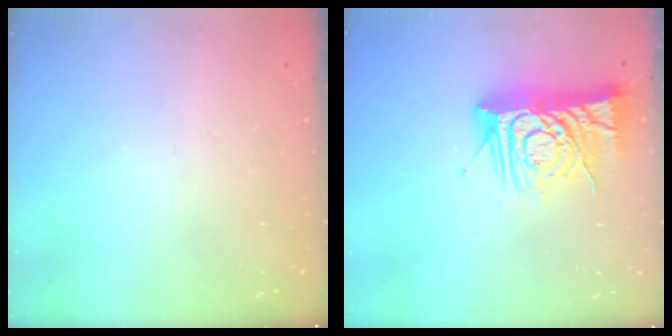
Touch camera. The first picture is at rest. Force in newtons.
{"total": 13.5, "press": 13.4, "slide": 1.4}